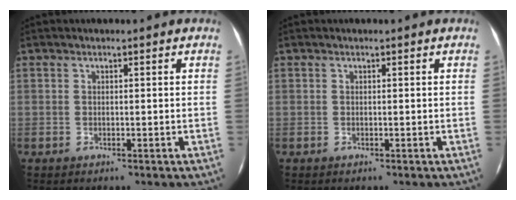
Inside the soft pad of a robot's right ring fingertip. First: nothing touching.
{"total": 0.0}